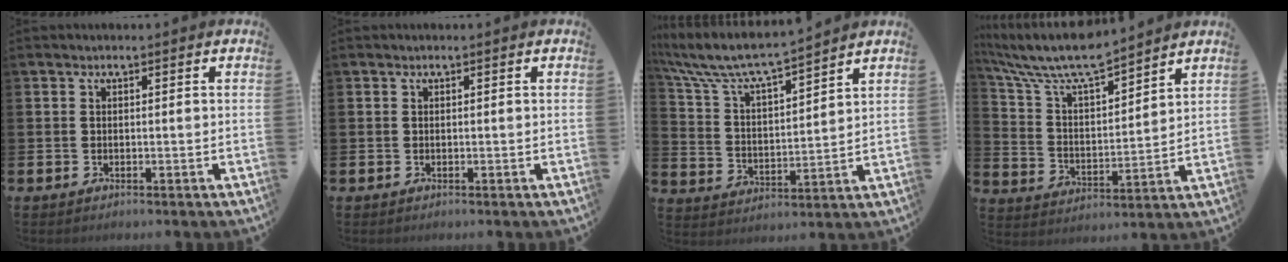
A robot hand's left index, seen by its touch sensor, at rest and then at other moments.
{"total": 0.0}
{"total": 7.8, "force": [7.3, 0.7, 2.5], "torque": [-0.086, -0.053, 0.125]}
{"total": 9.2, "force": [8.5, 1.6, 3.3], "torque": [-0.107, -0.049, 0.148]}